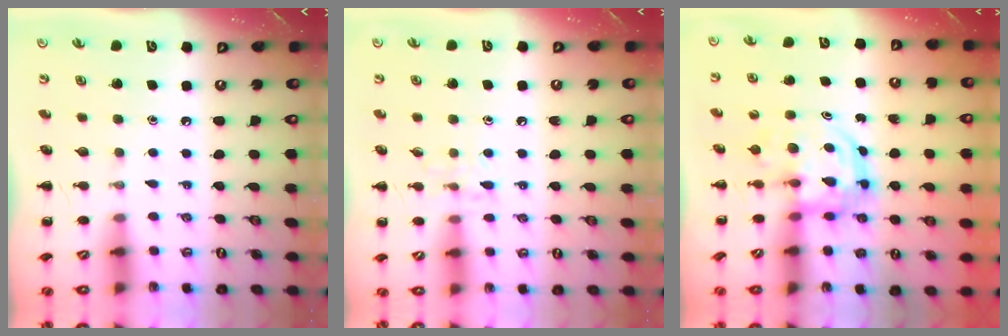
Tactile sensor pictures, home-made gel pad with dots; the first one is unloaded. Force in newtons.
{"total": 6.2, "press": 6.1, "slide": 1.3}
{"total": 4.0, "press": 3.9, "slide": 1.0}